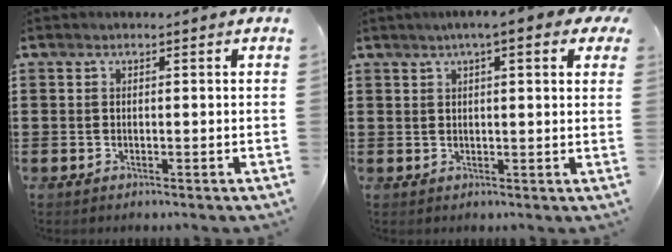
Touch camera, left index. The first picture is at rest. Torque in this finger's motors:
{"motor_torque": [2.14, 0.00, 1.05, 0.21]}